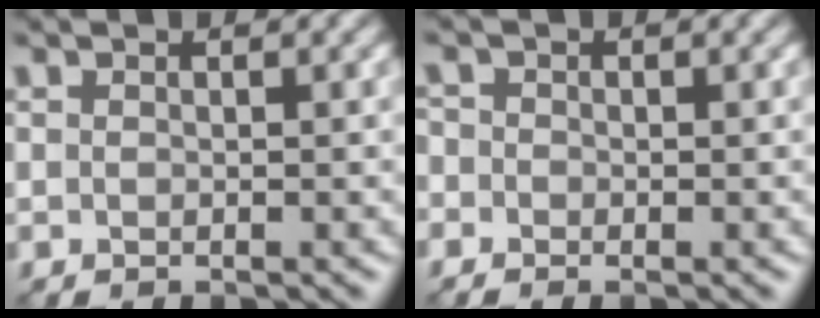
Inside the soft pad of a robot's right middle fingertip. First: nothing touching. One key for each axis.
{"total": 2.1, "fx": -1.1, "fy": 1.6, "fz": 0.7, "tx": 0.003, "ty": 0.002, "tz": -0.020}